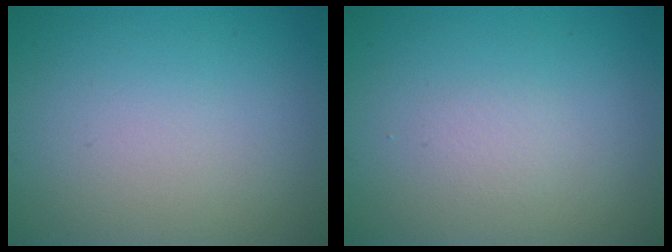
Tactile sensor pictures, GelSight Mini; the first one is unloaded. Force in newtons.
{"total": 0.7, "press": 0.7, "slide": 0.0}